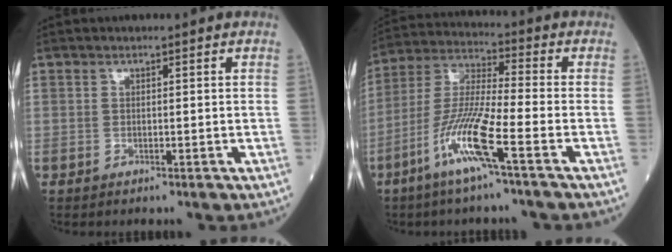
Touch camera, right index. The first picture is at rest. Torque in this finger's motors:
{"motor_torque": [0.37, -0.31, 0.33, 0.21]}